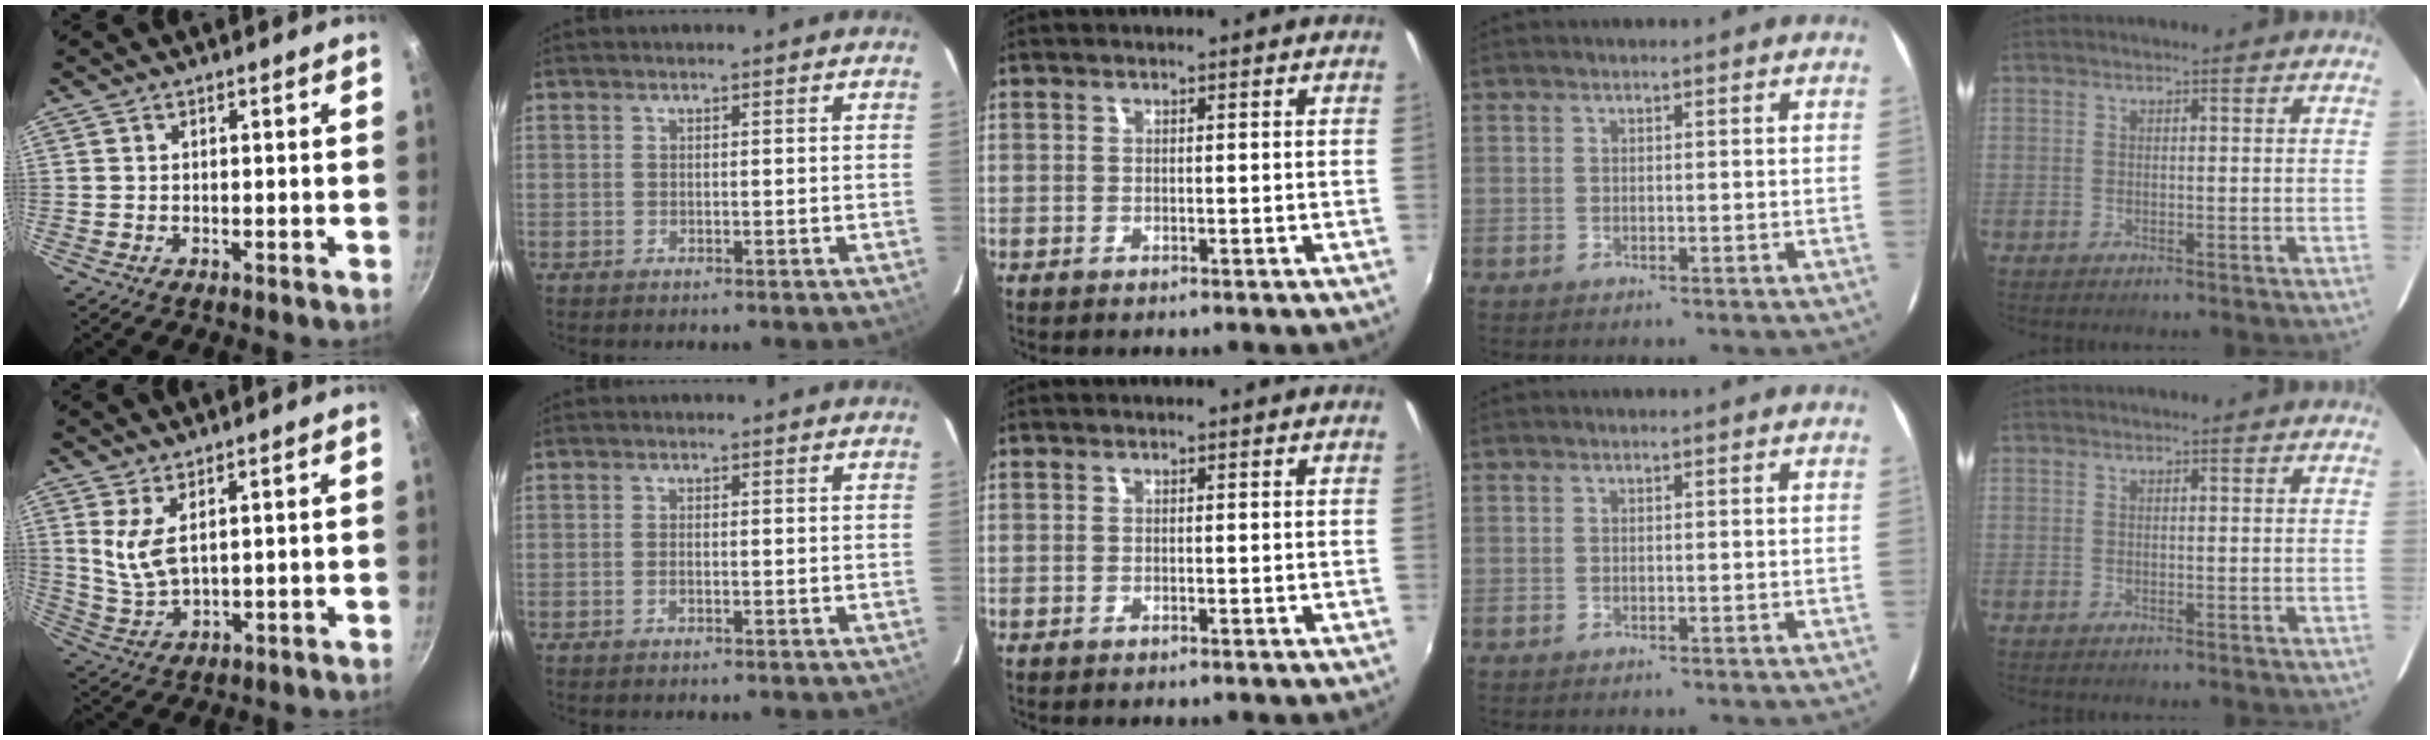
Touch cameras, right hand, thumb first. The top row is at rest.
{"thumb": {"total": 6.5, "force": [2.6, 2.9, 5.2], "torque": [-0.100, -0.031, 0.061]}, "index": {"total": 1.0, "force": [-0.3, 0.3, 0.9], "torque": [-0.021, 0.001, -0.007]}}